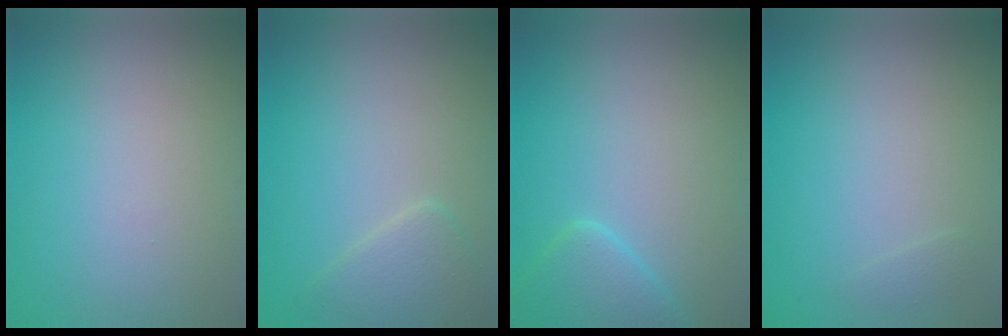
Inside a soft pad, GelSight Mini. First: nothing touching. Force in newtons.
{"total": 2.3, "press": 2.3, "slide": 0.0}
{"total": 2.7, "press": 2.7, "slide": 0.2}
{"total": 0.5, "press": 0.5, "slide": 0.0}